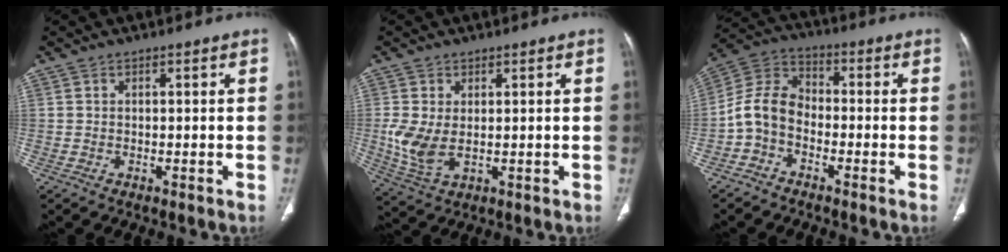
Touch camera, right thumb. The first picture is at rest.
{"total": 6.4, "force": [0.4, 3.8, 5.2], "torque": [-0.114, -0.010, 0.018]}
{"total": 8.0, "force": [-2.7, 5.7, 5.0], "torque": [-0.090, 0.040, -0.070]}